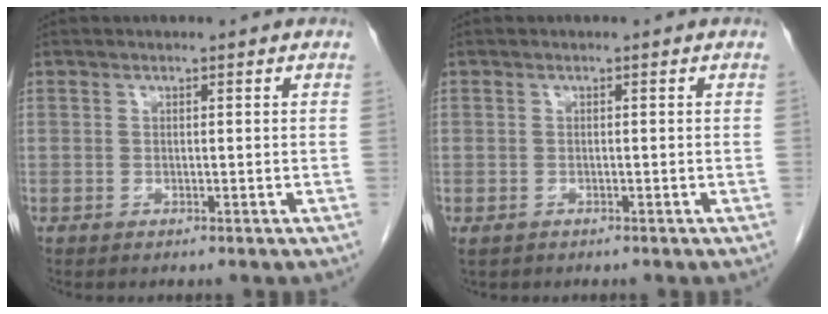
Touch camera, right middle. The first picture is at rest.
{"total": 0.9, "force": [-0.6, 0.7, 0.4], "torque": [-0.012, 0.000, -0.004]}